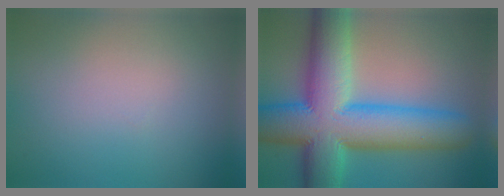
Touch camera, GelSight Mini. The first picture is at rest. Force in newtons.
{"total": 15.0, "press": 14.9, "slide": 0.3}